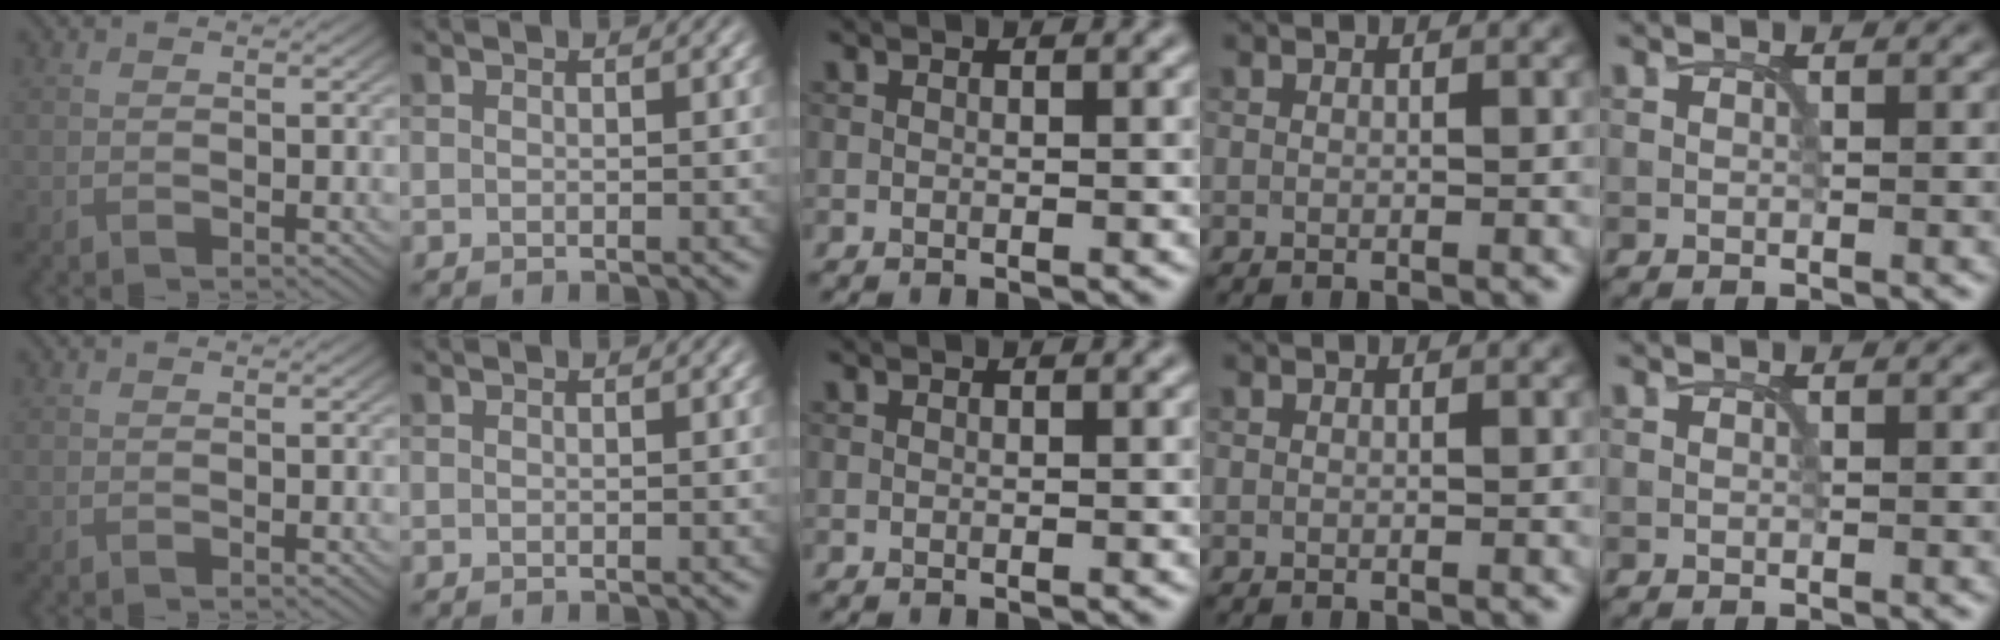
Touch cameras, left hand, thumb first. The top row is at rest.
{}